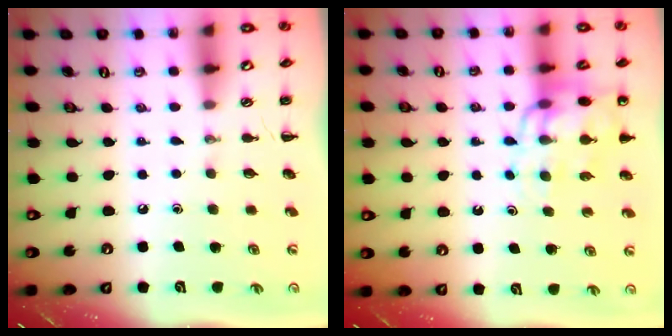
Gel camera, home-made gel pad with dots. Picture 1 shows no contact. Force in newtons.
{"total": 12.6, "press": 12.1, "slide": 3.4}